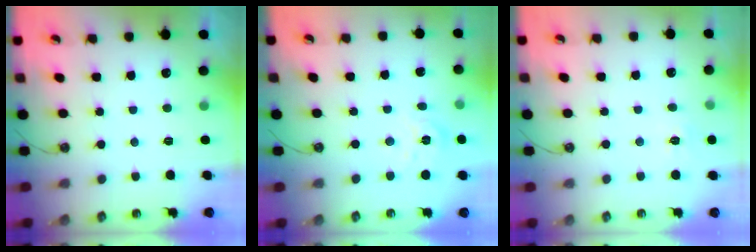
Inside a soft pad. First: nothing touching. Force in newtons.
{"total": 7.0, "press": 6.9, "slide": 0.6}
{"total": 5.3, "press": 5.3, "slide": 0.7}